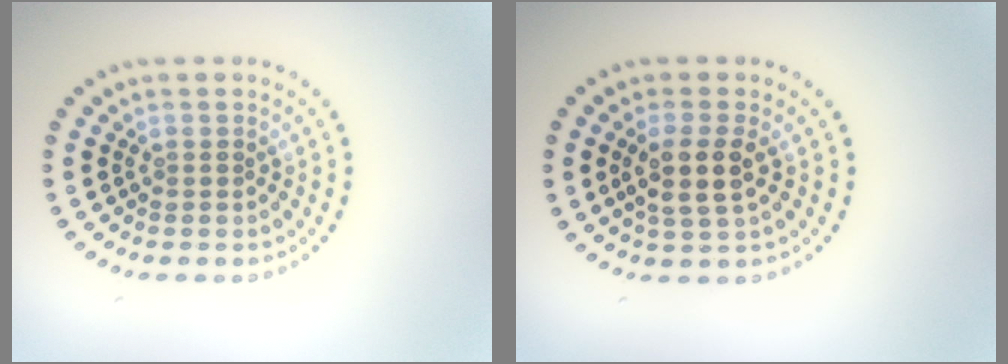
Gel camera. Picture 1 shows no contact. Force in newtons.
{"total": 2.9, "press": 2.5, "slide": 1.5}